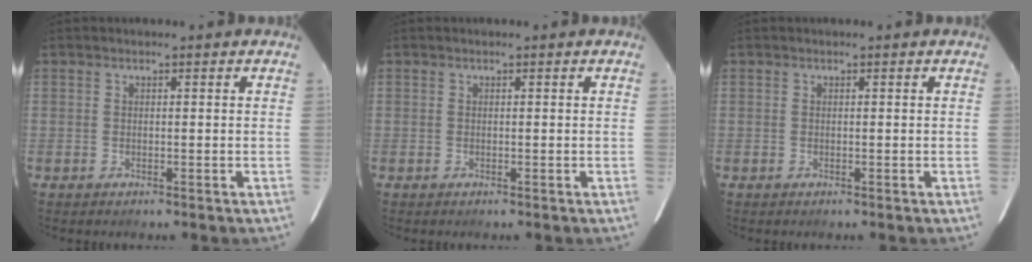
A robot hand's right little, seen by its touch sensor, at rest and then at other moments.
{"total": 0.0}
{"total": 0.0}